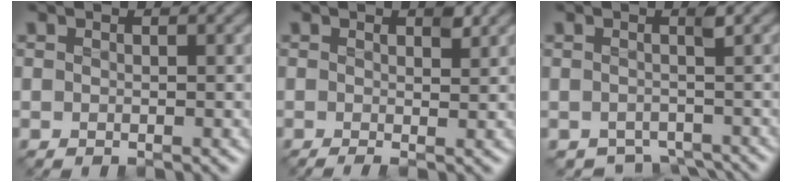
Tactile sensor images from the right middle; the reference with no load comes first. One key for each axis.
{"total": 1.5, "fx": 0.2, "fy": 0.3, "fz": 1.4, "tx": -0.019, "ty": -0.008, "tz": -0.001}
{"total": 2.6, "fx": -2.1, "fy": 1.0, "fz": 1.2, "tx": -0.006, "ty": -0.013, "tz": -0.035}